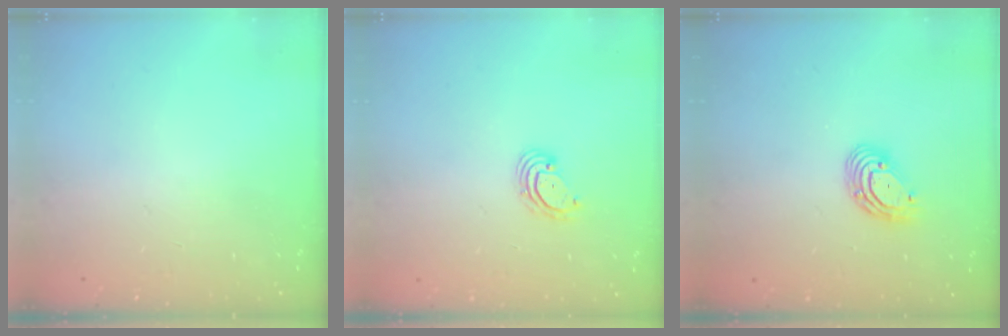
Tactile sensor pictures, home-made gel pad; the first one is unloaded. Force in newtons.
{"total": 2.9, "press": 2.9, "slide": 0.1}
{"total": 7.3, "press": 7.2, "slide": 1.3}